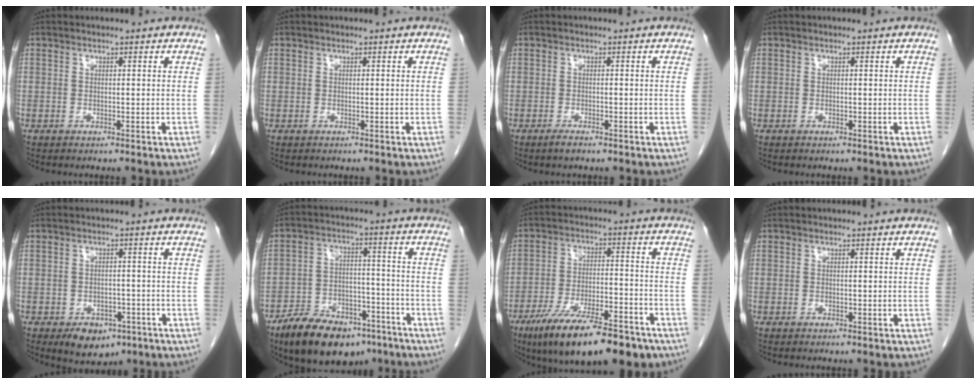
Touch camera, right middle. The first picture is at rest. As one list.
[{"total": 0.0}, {"total": 1.6, "force": [-1.2, 0.3, 1.1], "torque": [-0.026, -0.004, -0.018]}, {"total": 0.0}, {"total": 6.1, "force": [-3.6, 3.8, 3.2], "torque": [-0.045, -0.001, -0.043]}, {"total": 15.2, "force": [-11.1, 6.8, 7.9], "torque": [-0.125, 0.008, -0.181]}, {"total": 17.8, "force": [-12.4, 4.6, 11.8], "torque": [-0.177, -0.012, -0.202]}, {"total": 0.0}]